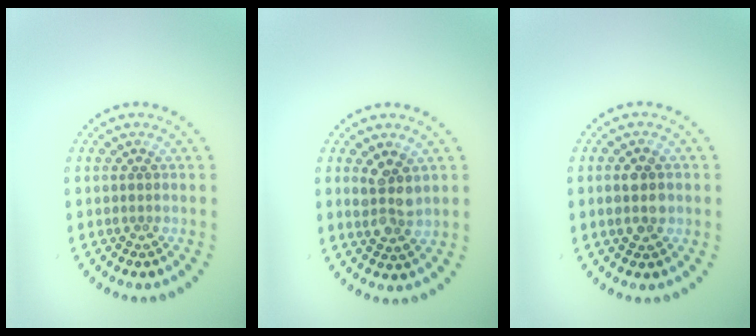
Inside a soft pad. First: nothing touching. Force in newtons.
{"total": 3.0, "press": 2.7, "slide": 1.2}
{"total": 2.9, "press": 2.9, "slide": 0.1}